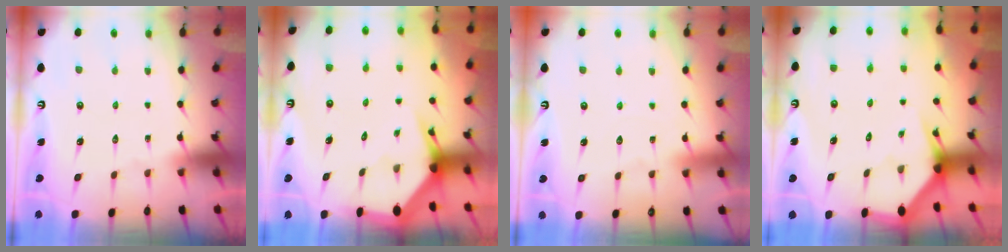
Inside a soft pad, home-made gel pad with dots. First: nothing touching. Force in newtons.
{"total": 3.6, "press": 3.6, "slide": 0.4}
{"total": 2.7, "press": 2.7, "slide": 0.3}
{"total": 2.8, "press": 2.8, "slide": 0.2}